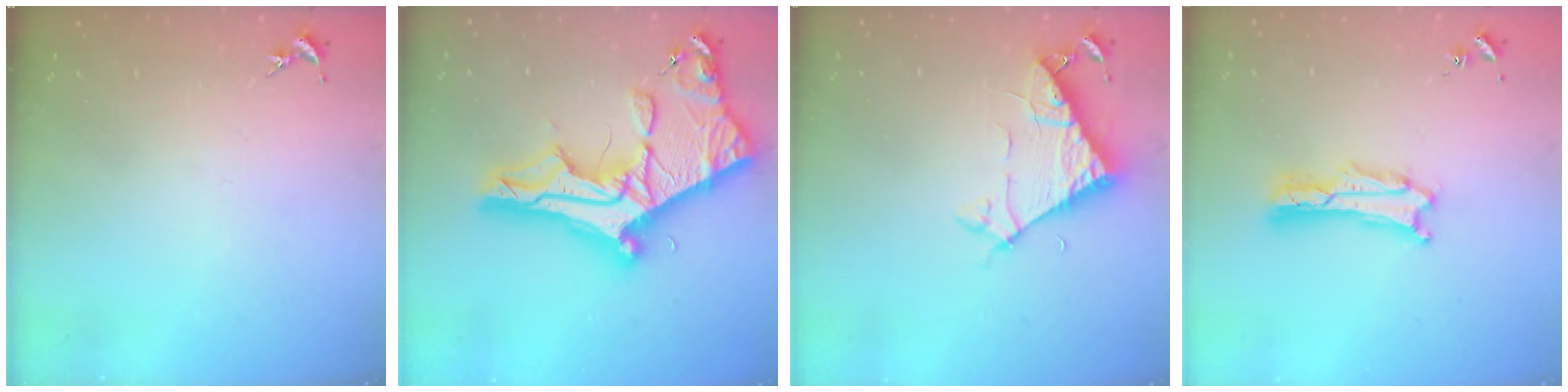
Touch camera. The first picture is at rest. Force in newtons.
{"total": 14.3, "press": 14.2, "slide": 1.4}
{"total": 7.1, "press": 7.1, "slide": 0.6}
{"total": 1.4, "press": 1.3, "slide": 0.2}